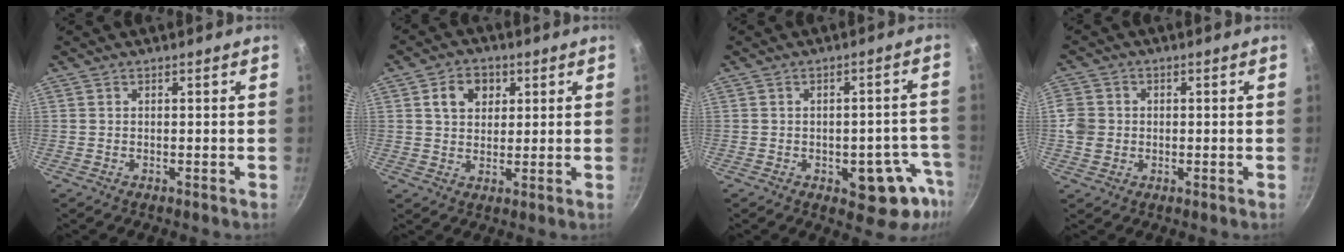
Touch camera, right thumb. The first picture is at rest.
{"total": 6.5, "force": [2.3, 5.1, 3.4], "torque": [-0.030, 0.002, 0.032]}
{"total": 11.2, "force": [-4.5, 5.9, 8.4], "torque": [-0.032, 0.025, -0.053]}
{"total": 5.3, "force": [-0.2, 4.9, 2.1], "torque": [-0.025, 0.007, -0.009]}